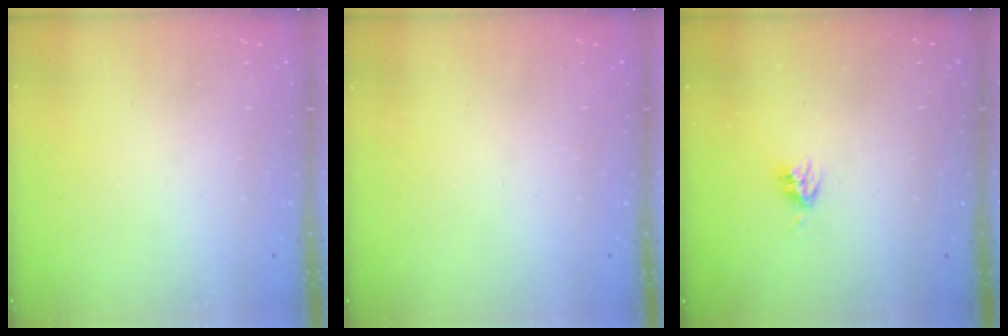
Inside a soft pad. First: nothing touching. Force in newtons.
{"total": 0.0}
{"total": 4.1, "press": 4.1, "slide": 0.1}